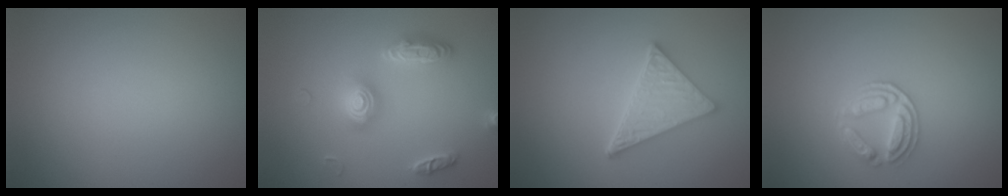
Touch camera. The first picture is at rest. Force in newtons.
{"total": 3.2, "press": 3.2, "slide": 0.4}
{"total": 4.6, "press": 3.7, "slide": 2.8}
{"total": 3.0, "press": 2.7, "slide": 1.2}